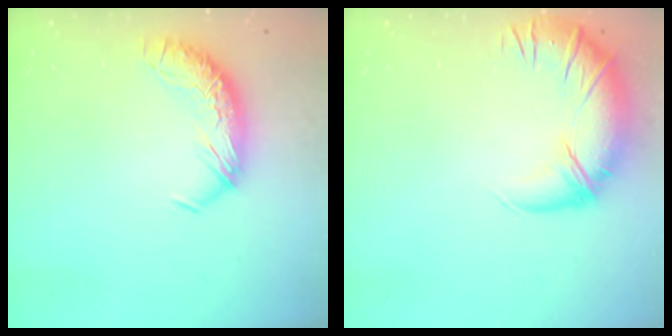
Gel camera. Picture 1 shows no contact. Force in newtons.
{"total": 2.9, "press": 0.4, "slide": 2.9}